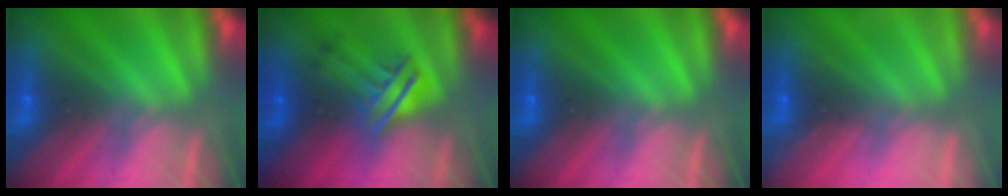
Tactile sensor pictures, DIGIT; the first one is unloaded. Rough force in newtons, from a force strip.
{"total": 3.3}
{"total": 0.0}
{"total": 2.3}